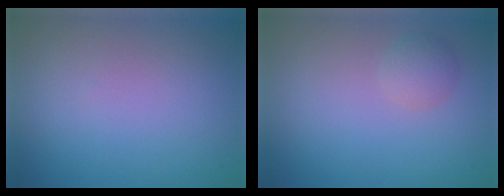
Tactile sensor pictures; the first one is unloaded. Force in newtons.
{"total": 1.6, "press": 1.6, "slide": 0.1}